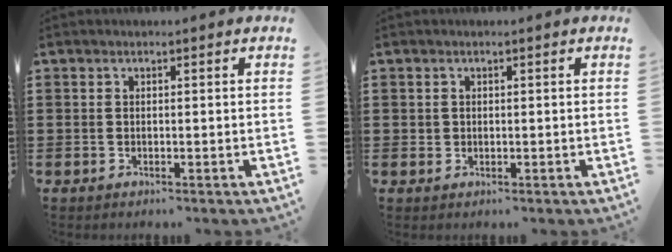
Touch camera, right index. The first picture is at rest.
{"total": 0.7, "force": [0.2, 0.7, 0.0], "torque": [-0.002, 0.004, 0.004]}